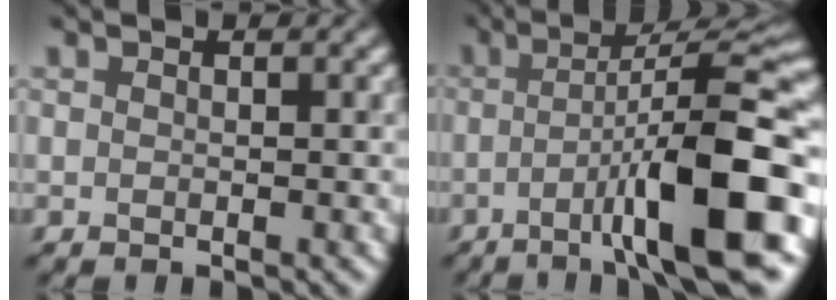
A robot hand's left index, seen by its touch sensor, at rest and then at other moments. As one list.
[{"total": 12.1, "force": [-3.9, 2.1, 11.2], "torque": [-0.151, 0.011, -0.057]}]